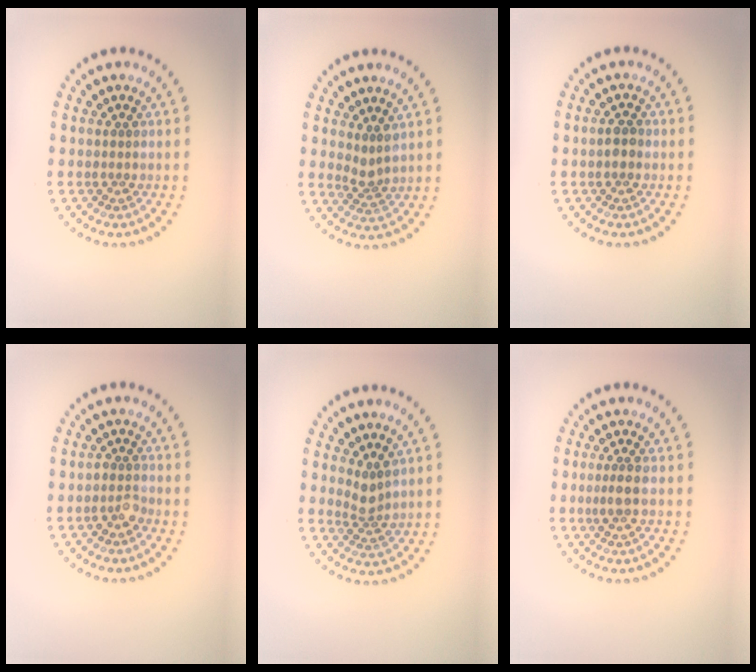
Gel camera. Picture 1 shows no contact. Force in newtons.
{"total": 1.9, "press": 1.4, "slide": 1.2}
{"total": 1.4, "press": 1.4, "slide": 0.1}
{"total": 1.6, "press": 1.3, "slide": 0.9}
{"total": 1.9, "press": 1.3, "slide": 1.4}
{"total": 1.7, "press": 1.4, "slide": 1.0}